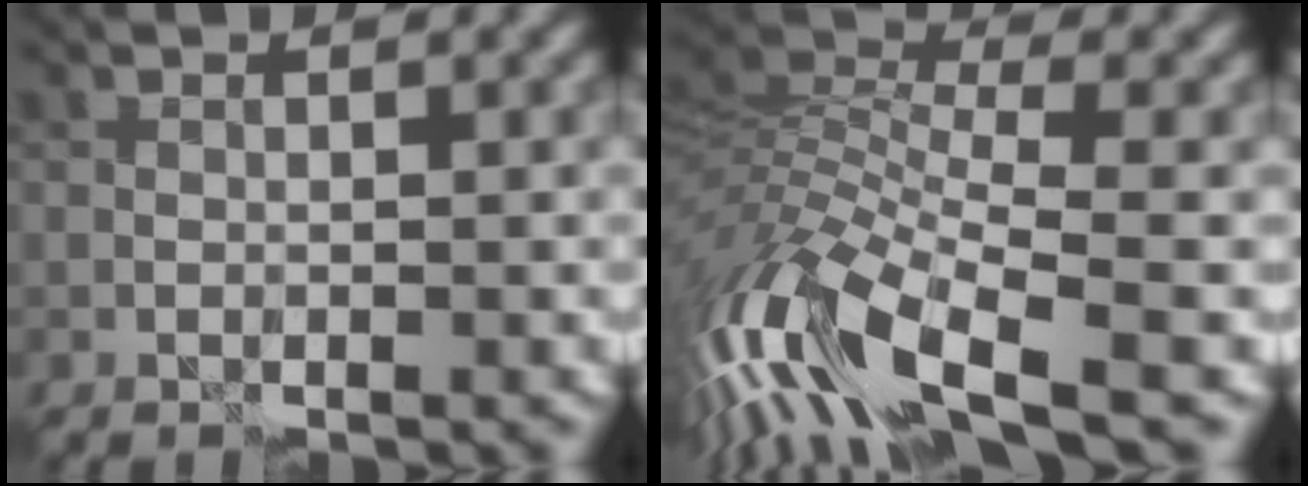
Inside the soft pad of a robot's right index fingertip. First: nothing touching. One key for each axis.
{"total": 11.5, "fx": -4.6, "fy": 4.8, "fz": 9.3, "tx": -0.196, "ty": -0.004, "tz": -0.092}